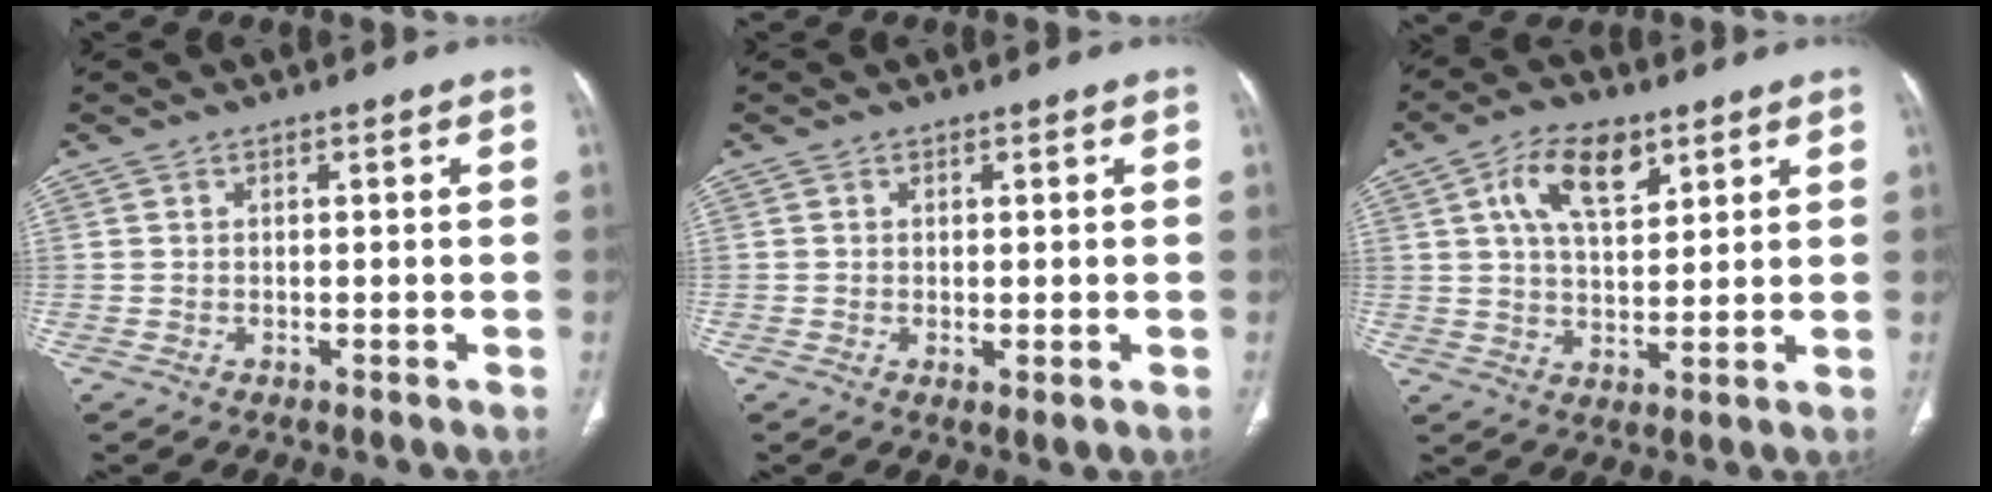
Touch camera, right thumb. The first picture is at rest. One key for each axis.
{"total": 1.6, "fx": -0.2, "fy": 0.5, "fz": 1.5, "tx": -0.034, "ty": -0.009, "tz": 0.000}
{"total": 10.4, "fx": 4.9, "fy": 5.4, "fz": 7.4, "tx": -0.114, "ty": -0.014, "tz": 0.089}